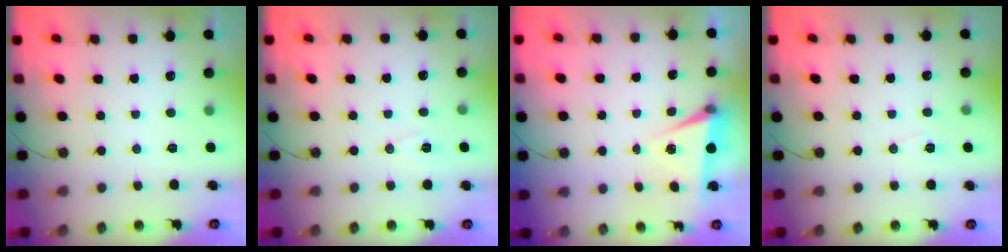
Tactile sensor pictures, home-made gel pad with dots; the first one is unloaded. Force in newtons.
{"total": 6.6, "press": 5.2, "slide": 4.1}
{"total": 5.4, "press": 3.0, "slide": 4.5}
{"total": 5.9, "press": 3.9, "slide": 4.4}